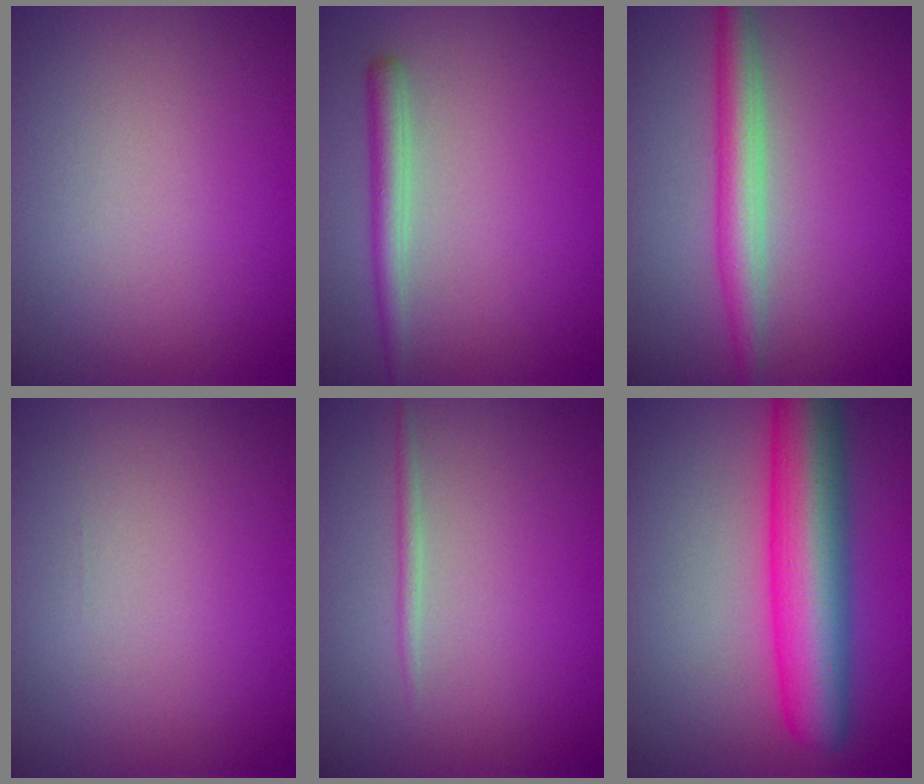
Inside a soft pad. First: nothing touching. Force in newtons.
{"total": 2.3, "press": 2.3, "slide": 0.2}
{"total": 3.6, "press": 3.6, "slide": 0.1}
{"total": 0.0}
{"total": 0.8, "press": 0.8, "slide": 0.0}
{"total": 9.4, "press": 9.4, "slide": 0.2}